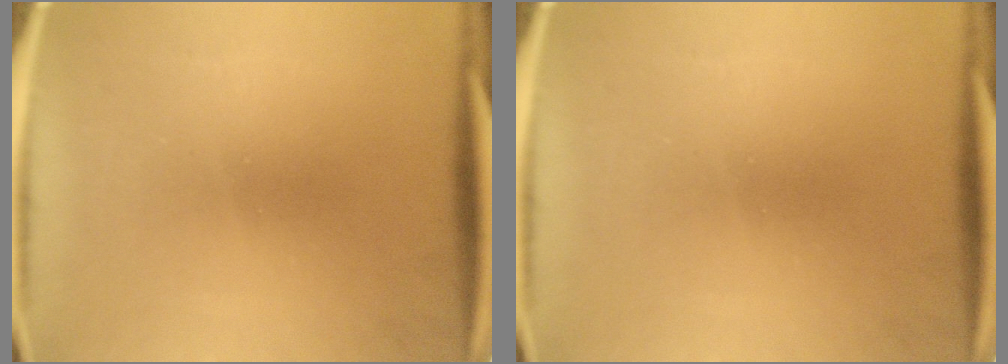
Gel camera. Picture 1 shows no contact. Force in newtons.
{"total": 0.0}